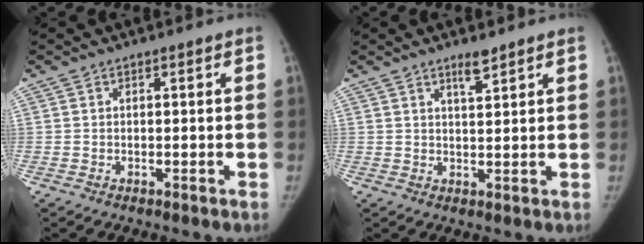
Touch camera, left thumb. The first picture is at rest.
{"total": 3.0, "force": [2.3, 0.5, 1.9], "torque": [-0.028, -0.018, 0.041]}